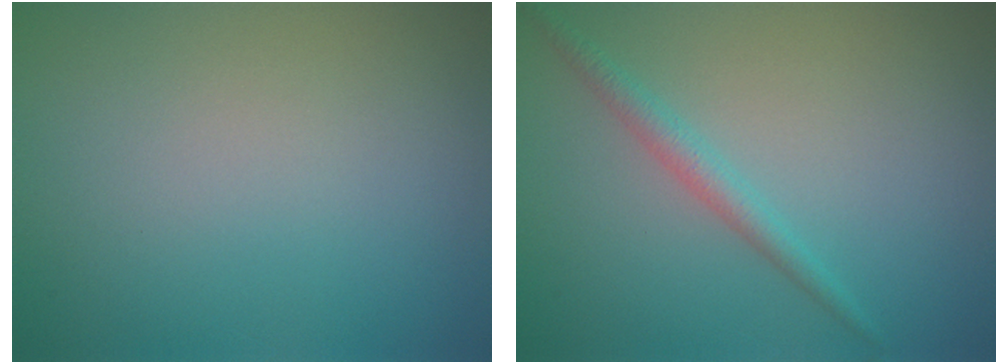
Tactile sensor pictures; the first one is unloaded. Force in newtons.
{"total": 1.8, "press": 1.8, "slide": 0.1}